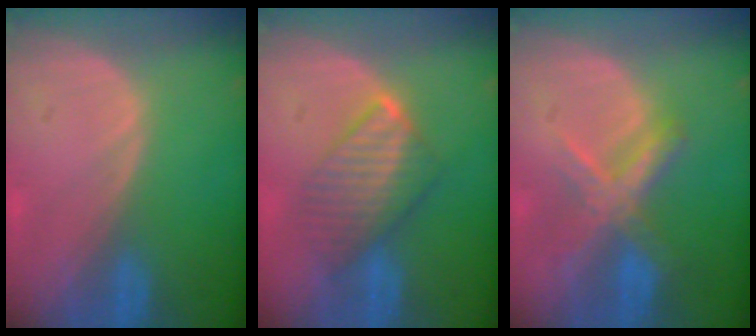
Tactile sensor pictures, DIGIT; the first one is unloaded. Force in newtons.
{"total": 6.5, "press": 6.4, "slide": 0.9}
{"total": 7.2, "press": 6.1, "slide": 3.9}